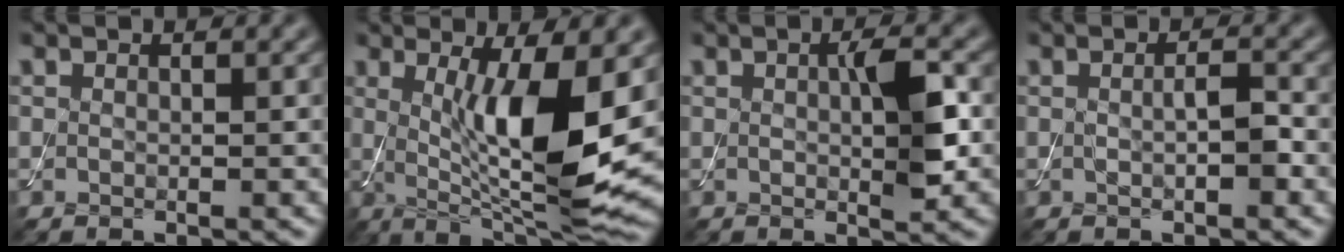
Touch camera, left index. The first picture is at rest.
{"total": 10.4, "force": [0.8, 2.6, 10.1], "torque": [-0.160, -0.021, 0.024]}
{"total": 3.7, "force": [0.3, 0.7, 3.6], "torque": [-0.060, -0.001, 0.004]}
{"total": 1.8, "force": [-0.1, 0.4, 1.8], "torque": [-0.031, 0.001, -0.002]}